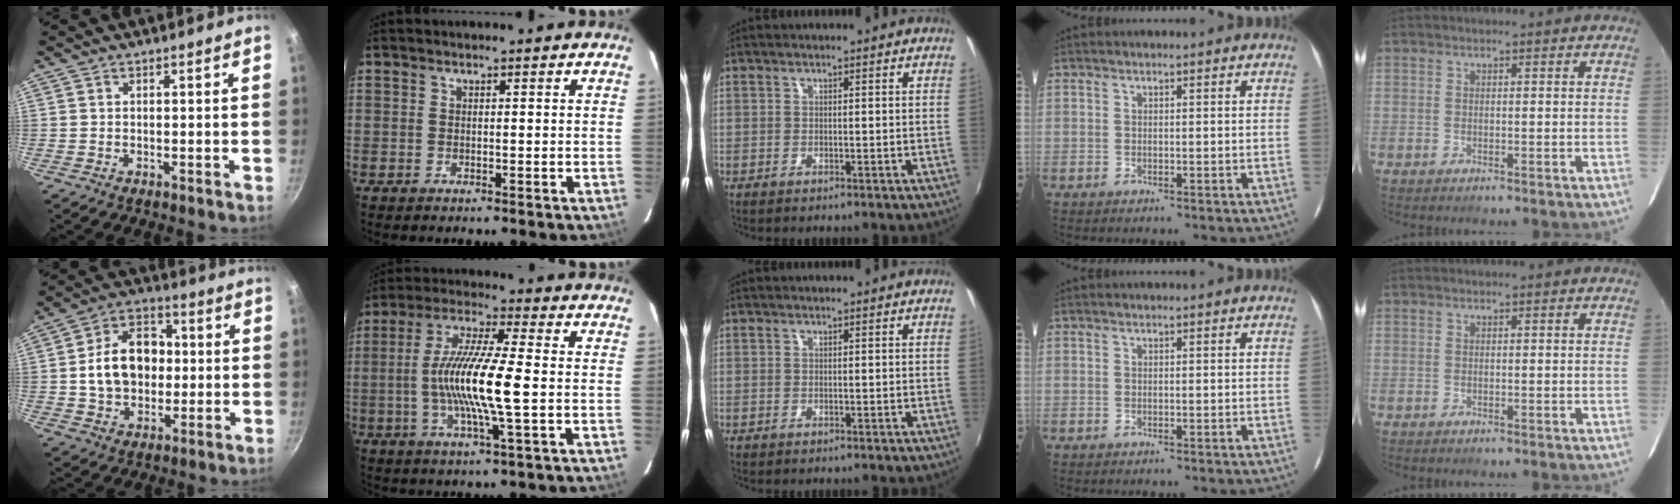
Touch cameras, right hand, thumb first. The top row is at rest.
{"thumb": {"total": 14.0, "force": [0.5, 10.5, 9.2], "torque": [-0.120, 0.023, 0.002]}, "index": {"total": 13.8, "force": [-1.6, 0.9, 13.7], "torque": [-0.263, -0.001, -0.035]}}